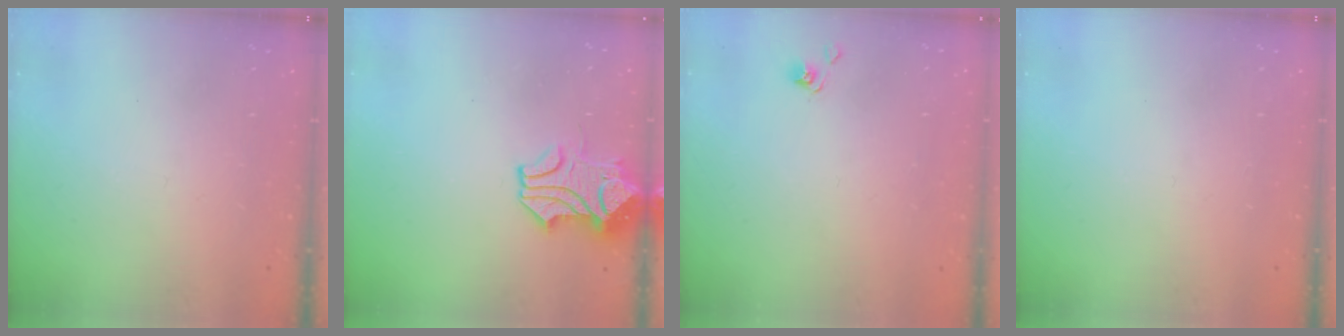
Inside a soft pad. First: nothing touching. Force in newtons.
{"total": 2.2, "press": 2.1, "slide": 0.7}
{"total": 4.1, "press": 4.1, "slide": 0.2}
{"total": 0.0}